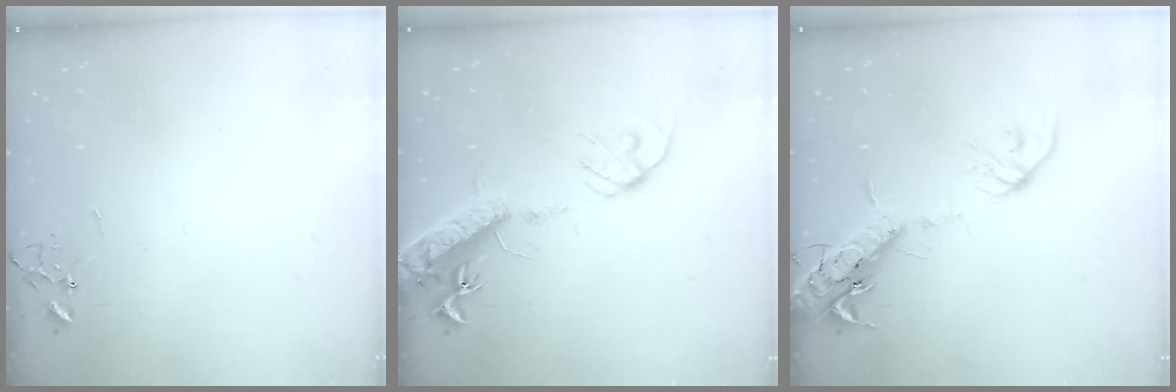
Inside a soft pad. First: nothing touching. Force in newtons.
{"total": 16.1, "press": 15.7, "slide": 3.6}
{"total": 16.3, "press": 16.0, "slide": 3.3}